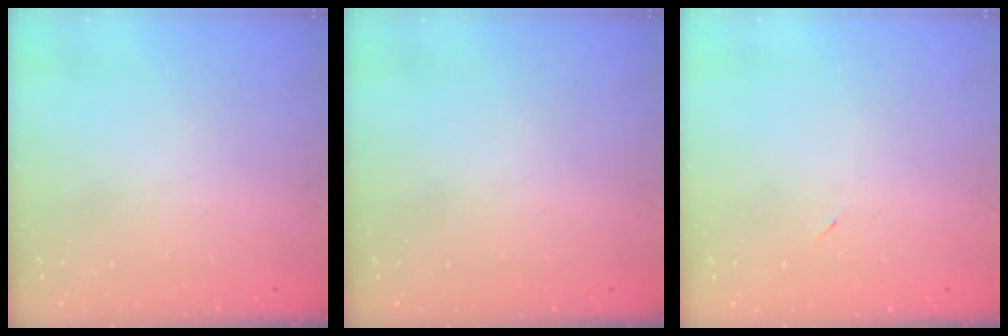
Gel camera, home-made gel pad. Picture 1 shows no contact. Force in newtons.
{"total": 0.0}
{"total": 2.2, "press": 1.9, "slide": 1.2}